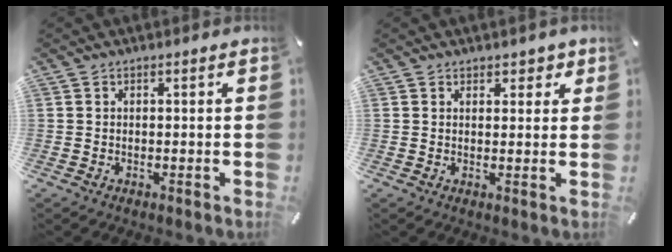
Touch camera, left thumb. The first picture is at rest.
{"total": 2.3, "force": [1.5, 1.7, 0.6], "torque": [0.010, -0.004, 0.021]}